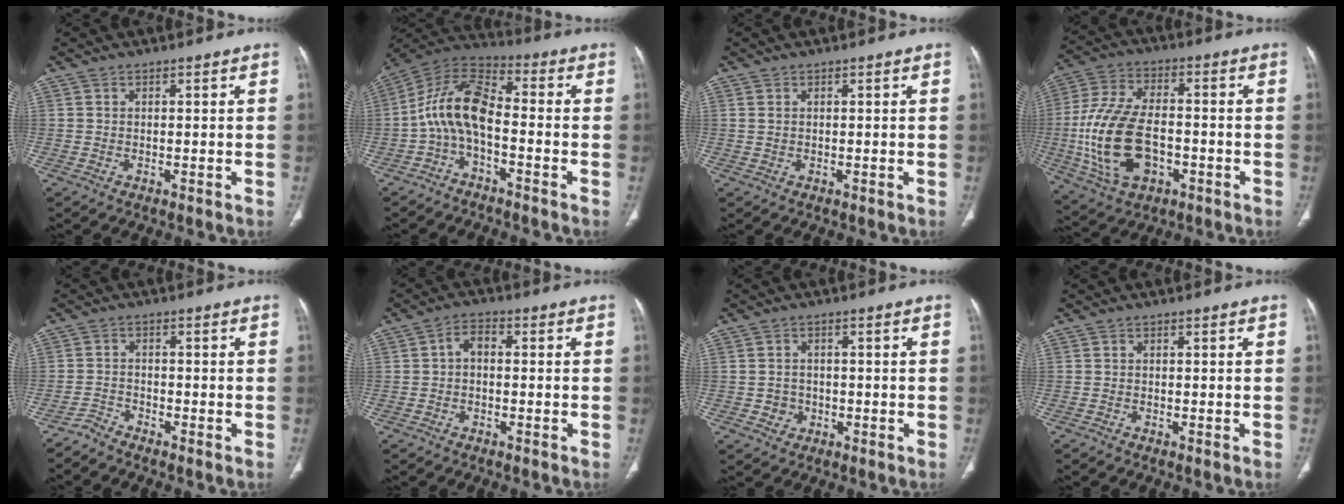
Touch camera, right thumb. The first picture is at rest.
{"total": 11.3, "force": [-2.6, 5.5, 9.5], "torque": [-0.181, 0.061, -0.063]}
{"total": 0.7, "force": [0.3, 0.4, 0.4], "torque": [-0.011, 0.004, 0.008]}
{"total": 17.9, "force": [-3.6, 10.5, 14.1], "torque": [-0.284, 0.018, -0.056]}
{"total": 2.3, "force": [-2.2, 0.2, -0.2], "torque": [0.006, 0.000, -0.049]}
{"total": 3.3, "force": [-0.2, 2.0, 2.6], "torque": [-0.040, 0.016, -0.011]}
{"total": 3.0, "force": [-0.8, 2.7, 0.7], "torque": [0.004, 0.009, -0.013]}
{"total": 0.0}